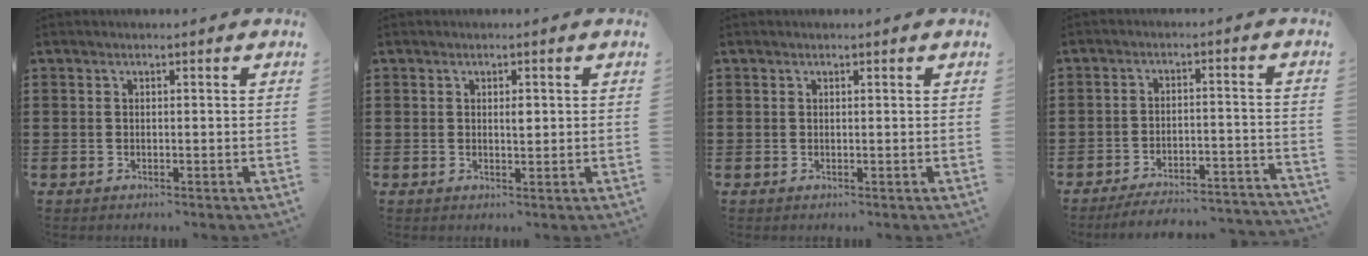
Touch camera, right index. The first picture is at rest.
{"total": 1.4, "force": [0.3, 0.5, 1.2], "torque": [-0.016, 0.002, 0.002]}
{"total": 0.0}
{"total": 4.9, "force": [-4.7, 0.2, 1.5], "torque": [-0.024, -0.006, -0.090]}